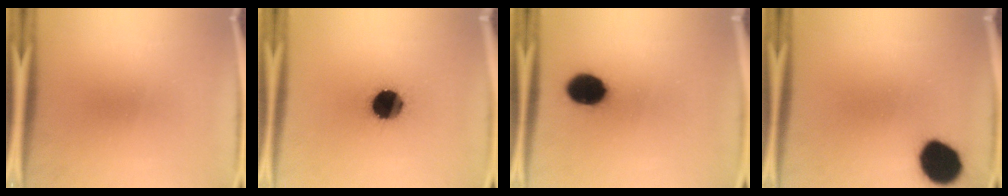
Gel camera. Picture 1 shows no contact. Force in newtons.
{"total": 14.1}
{"total": 11.1}
{"total": 13.2}